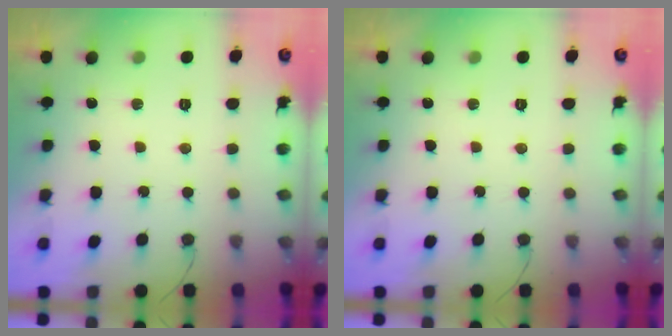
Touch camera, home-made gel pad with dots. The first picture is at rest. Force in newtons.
{"total": 0.0}